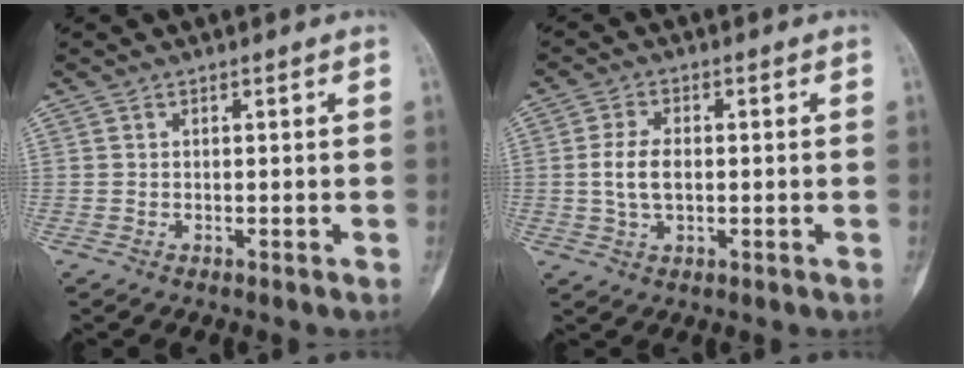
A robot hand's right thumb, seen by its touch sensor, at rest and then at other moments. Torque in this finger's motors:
{"motor_torque": [0.75, 0.81, 0.36, -0.35, 0.24]}